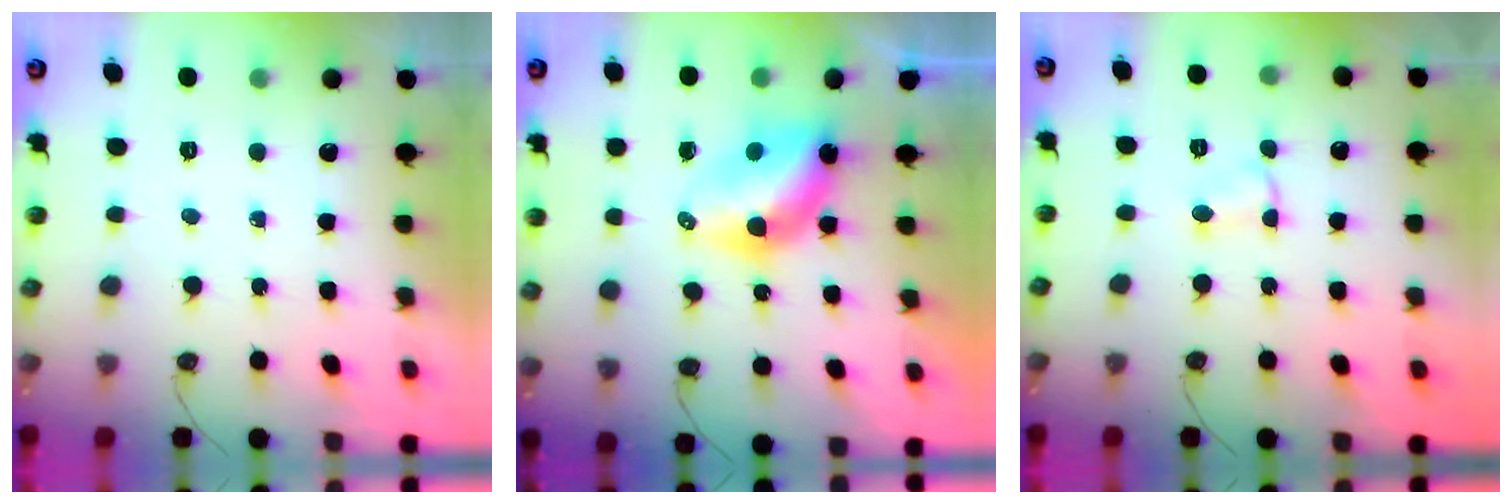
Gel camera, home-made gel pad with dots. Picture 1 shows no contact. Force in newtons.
{"total": 7.3, "press": 7.3, "slide": 0.6}
{"total": 2.9, "press": 2.9, "slide": 0.5}